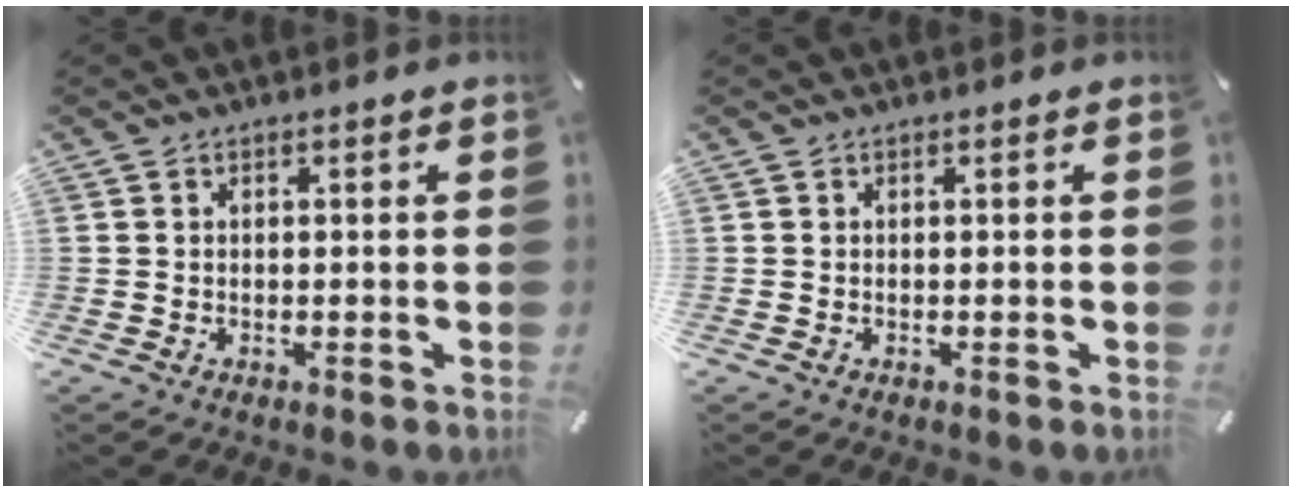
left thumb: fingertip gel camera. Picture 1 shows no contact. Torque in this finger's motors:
{"motor_torque": [0.05, 0.06, -0.06, -0.18, -0.07]}